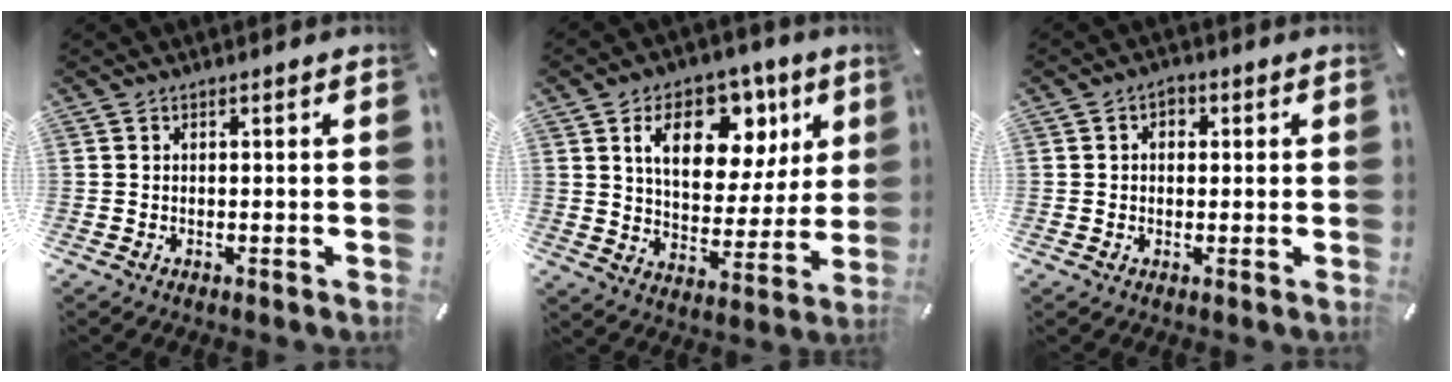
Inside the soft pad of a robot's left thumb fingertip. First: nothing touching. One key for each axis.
{"total": 16.7, "fx": 7.6, "fy": 10.5, "fz": 10.5, "tx": -0.160, "ty": -0.021, "tz": 0.131}
{"total": 2.5, "fx": 0.3, "fy": 2.1, "fz": 1.4, "tx": -0.012, "ty": 0.003, "tz": -0.001}